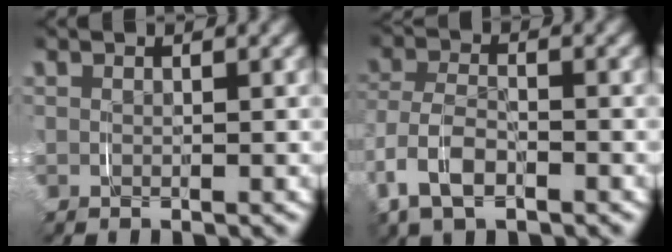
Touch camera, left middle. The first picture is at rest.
{"total": 4.6, "force": [-1.7, 3.0, 3.0], "torque": [-0.084, -0.011, -0.026]}